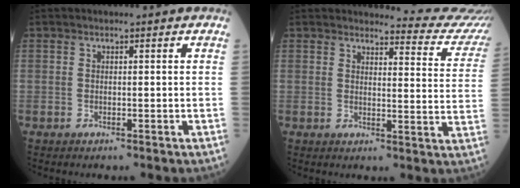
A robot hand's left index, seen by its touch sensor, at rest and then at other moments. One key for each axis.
{"total": 13.1, "fx": 13.1, "fy": 0.1, "fz": 0.9, "tx": 0.011, "ty": -0.105, "tz": 0.115}